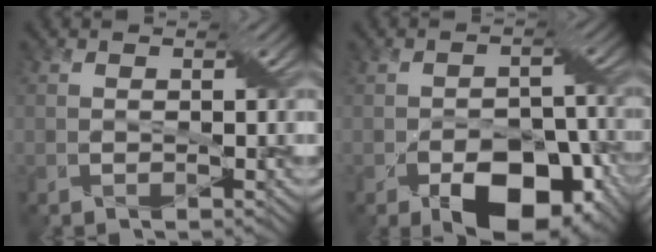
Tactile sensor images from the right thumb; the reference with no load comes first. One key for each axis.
{"total": 11.8, "fx": -6.4, "fy": 6.4, "fz": 7.5, "tx": -0.119, "ty": -0.015, "tz": -0.097}